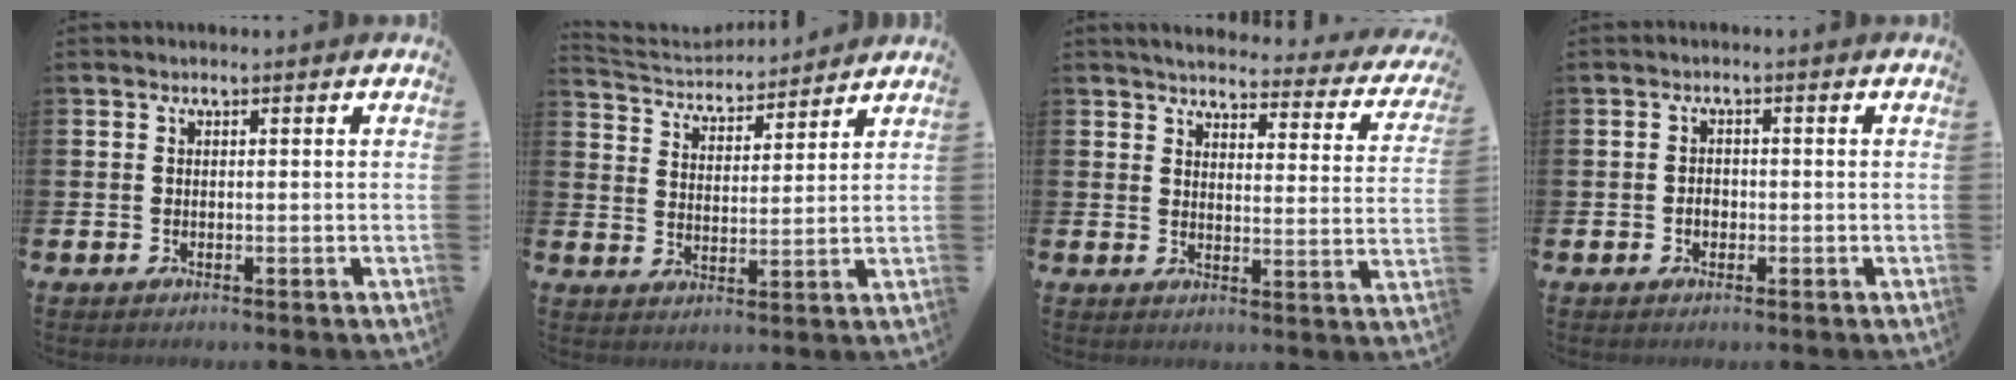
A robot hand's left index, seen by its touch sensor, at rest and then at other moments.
{"total": 4.1, "force": [3.9, 1.2, -0.2], "torque": [-0.019, -0.034, 0.065]}
{"total": 3.6, "force": [3.3, 0.8, 1.1], "torque": [-0.037, -0.029, 0.050]}
{"total": 1.6, "force": [-0.5, 1.2, 0.9], "torque": [-0.005, 0.000, -0.013]}